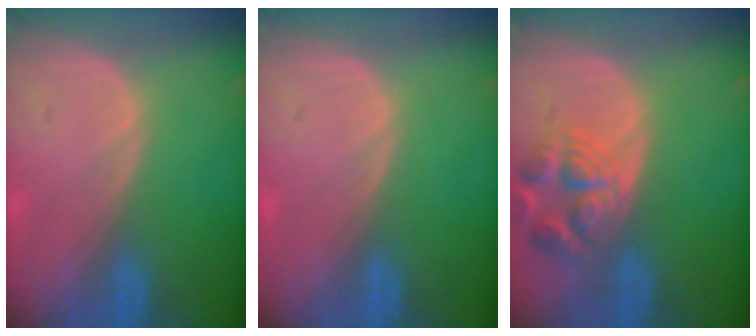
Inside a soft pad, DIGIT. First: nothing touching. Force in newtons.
{"total": 0.0}
{"total": 6.9, "press": 6.3, "slide": 2.8}